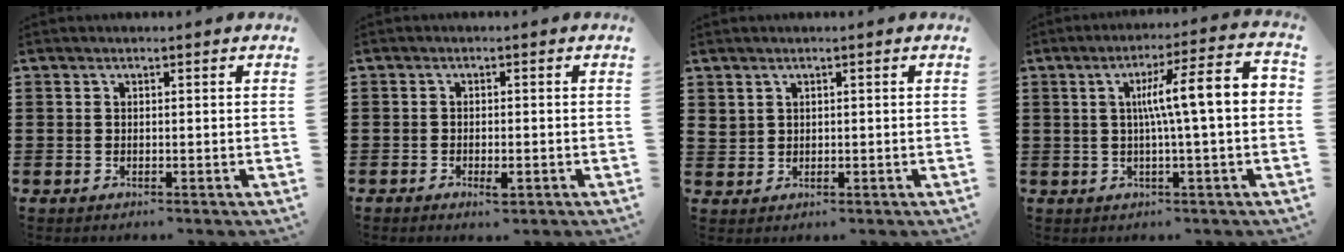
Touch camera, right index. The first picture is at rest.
{"total": 1.6, "force": [-1.0, 0.7, 1.1], "torque": [-0.021, -0.001, -0.018]}
{"total": 1.5, "force": [1.1, 1.0, 0.2], "torque": [-0.007, 0.005, 0.021]}
{"total": 8.9, "force": [0.5, 0.5, 8.9], "torque": [-0.155, 0.000, -0.001]}